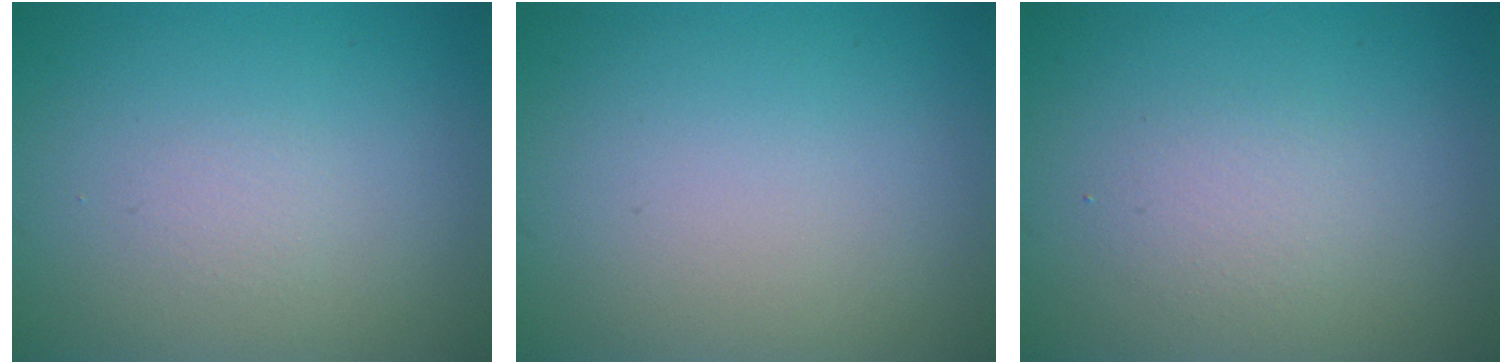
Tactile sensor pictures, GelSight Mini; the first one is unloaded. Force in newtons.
{"total": 0.0}
{"total": 1.5, "press": 1.5, "slide": 0.1}